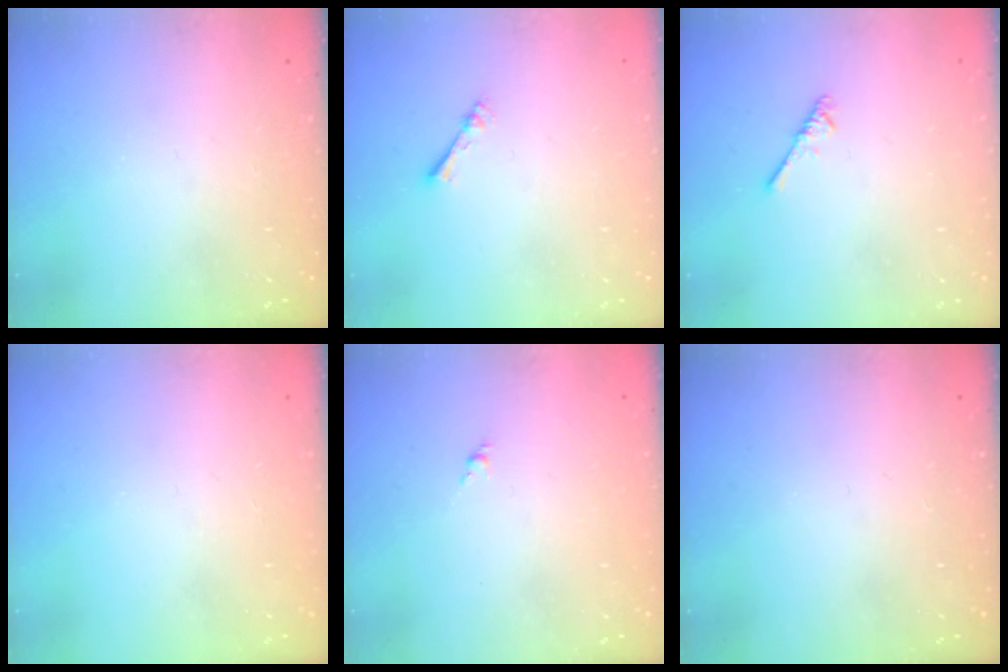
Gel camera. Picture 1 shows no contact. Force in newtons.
{"total": 1.7, "press": 1.7, "slide": 0.2}
{"total": 2.6, "press": 2.5, "slide": 0.5}
{"total": 0.0}
{"total": 1.6, "press": 1.5, "slide": 0.6}
{"total": 0.0}